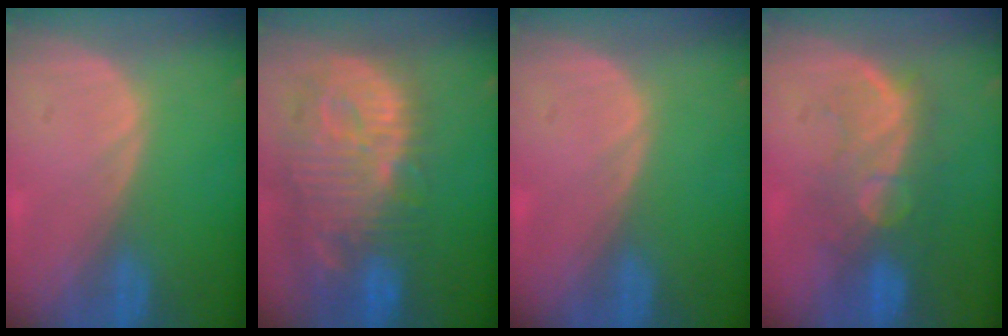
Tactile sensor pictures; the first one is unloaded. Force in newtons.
{"total": 13.6, "press": 11.8, "slide": 6.7}
{"total": 0.0}
{"total": 9.2, "press": 8.3, "slide": 4.0}